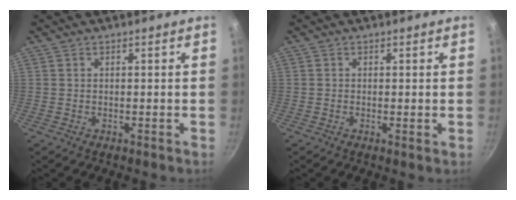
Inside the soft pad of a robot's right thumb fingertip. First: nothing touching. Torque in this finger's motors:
{"motor_torque": [-0.54, -0.03, -0.55, -0.03, 0.02]}